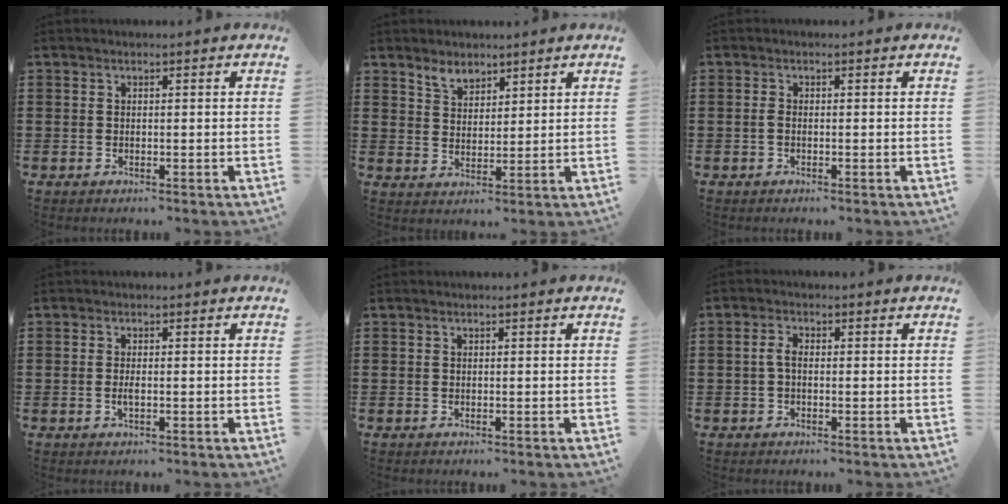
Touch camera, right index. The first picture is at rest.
{"total": 3.6, "force": [2.9, 1.9, 1.0], "torque": [-0.030, 0.007, 0.057]}
{"total": 0.9, "force": [-0.3, 0.3, 0.8], "torque": [-0.024, -0.006, -0.008]}
{"total": 1.2, "force": [-0.3, 0.2, 1.1], "torque": [-0.027, -0.005, -0.008]}
{"total": 0.0}
{"total": 2.2, "force": [-0.4, 1.0, 1.9], "torque": [-0.045, 0.000, -0.010]}